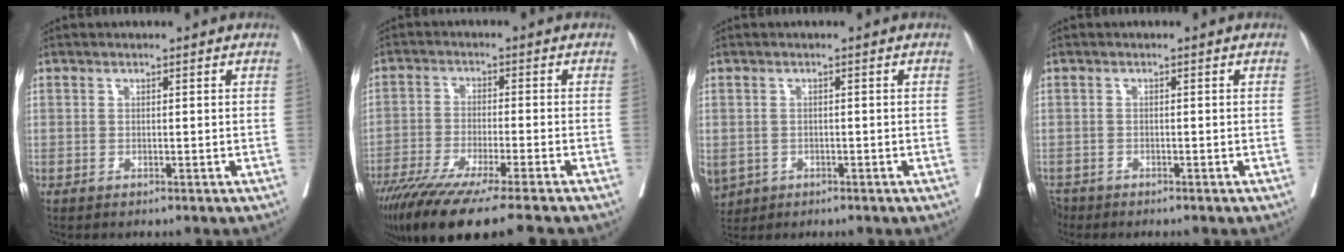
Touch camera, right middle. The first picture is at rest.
{"total": 14.2, "force": [-11.1, -0.4, 8.8], "torque": [-0.143, -0.048, -0.182]}
{"total": 6.9, "force": [-2.8, 5.6, 2.8], "torque": [-0.082, -0.005, -0.037]}
{"total": 1.9, "force": [-1.7, 0.9, 0.2], "torque": [-0.006, -0.003, -0.030]}